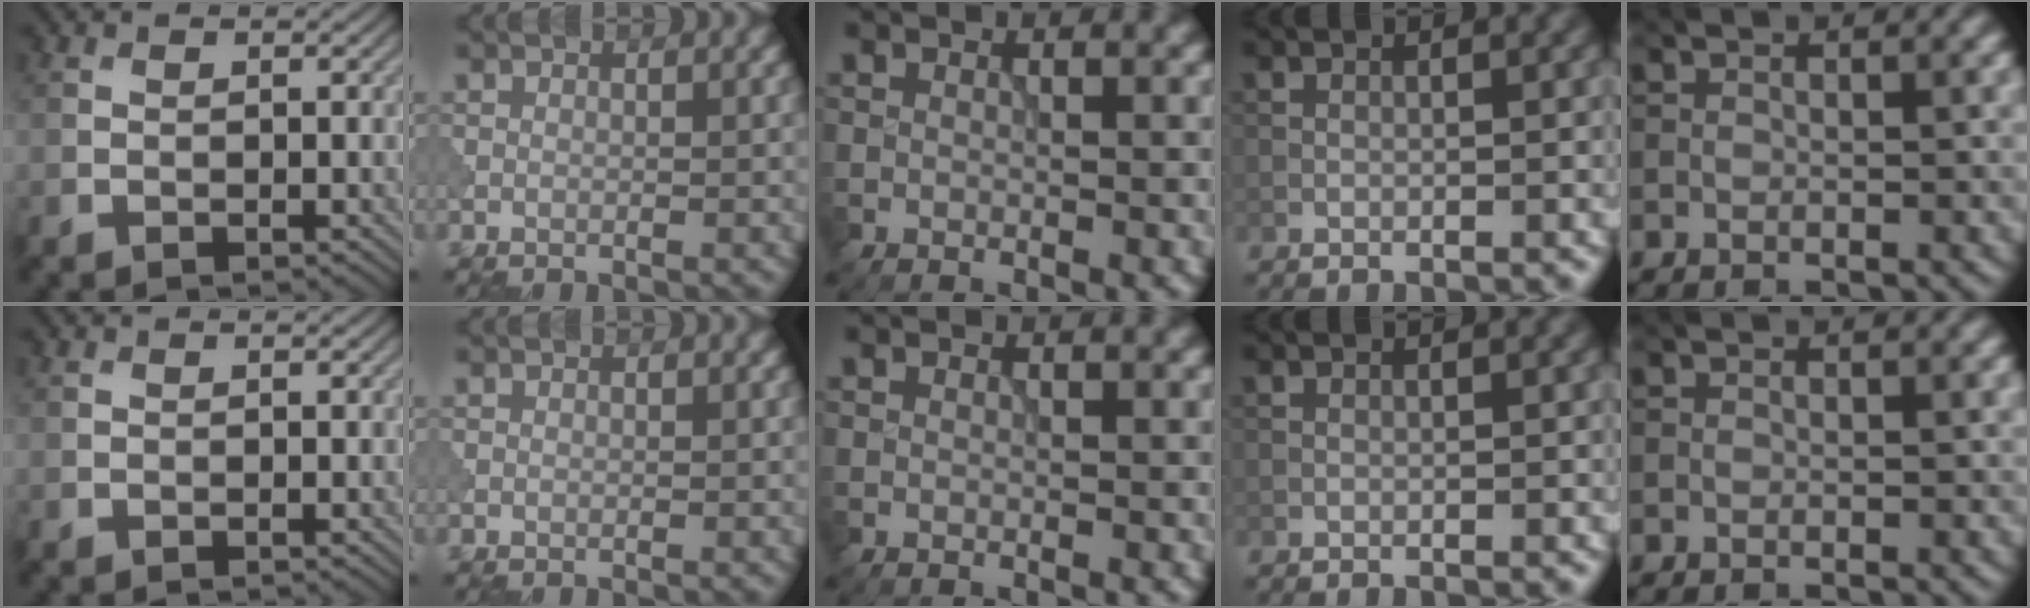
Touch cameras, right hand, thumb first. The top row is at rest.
{}